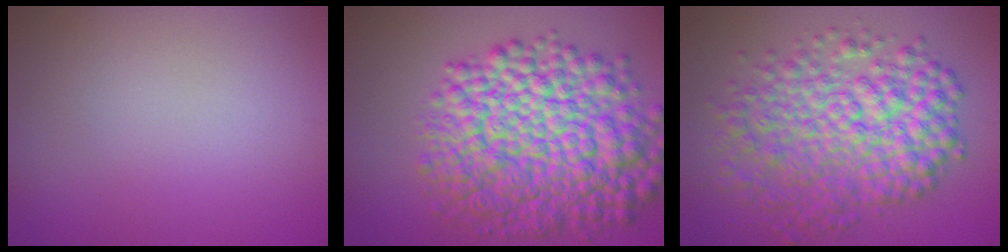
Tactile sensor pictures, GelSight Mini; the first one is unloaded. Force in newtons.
{"total": 12.2, "press": 12.2, "slide": 0.3}
{"total": 8.5, "press": 8.5, "slide": 0.1}